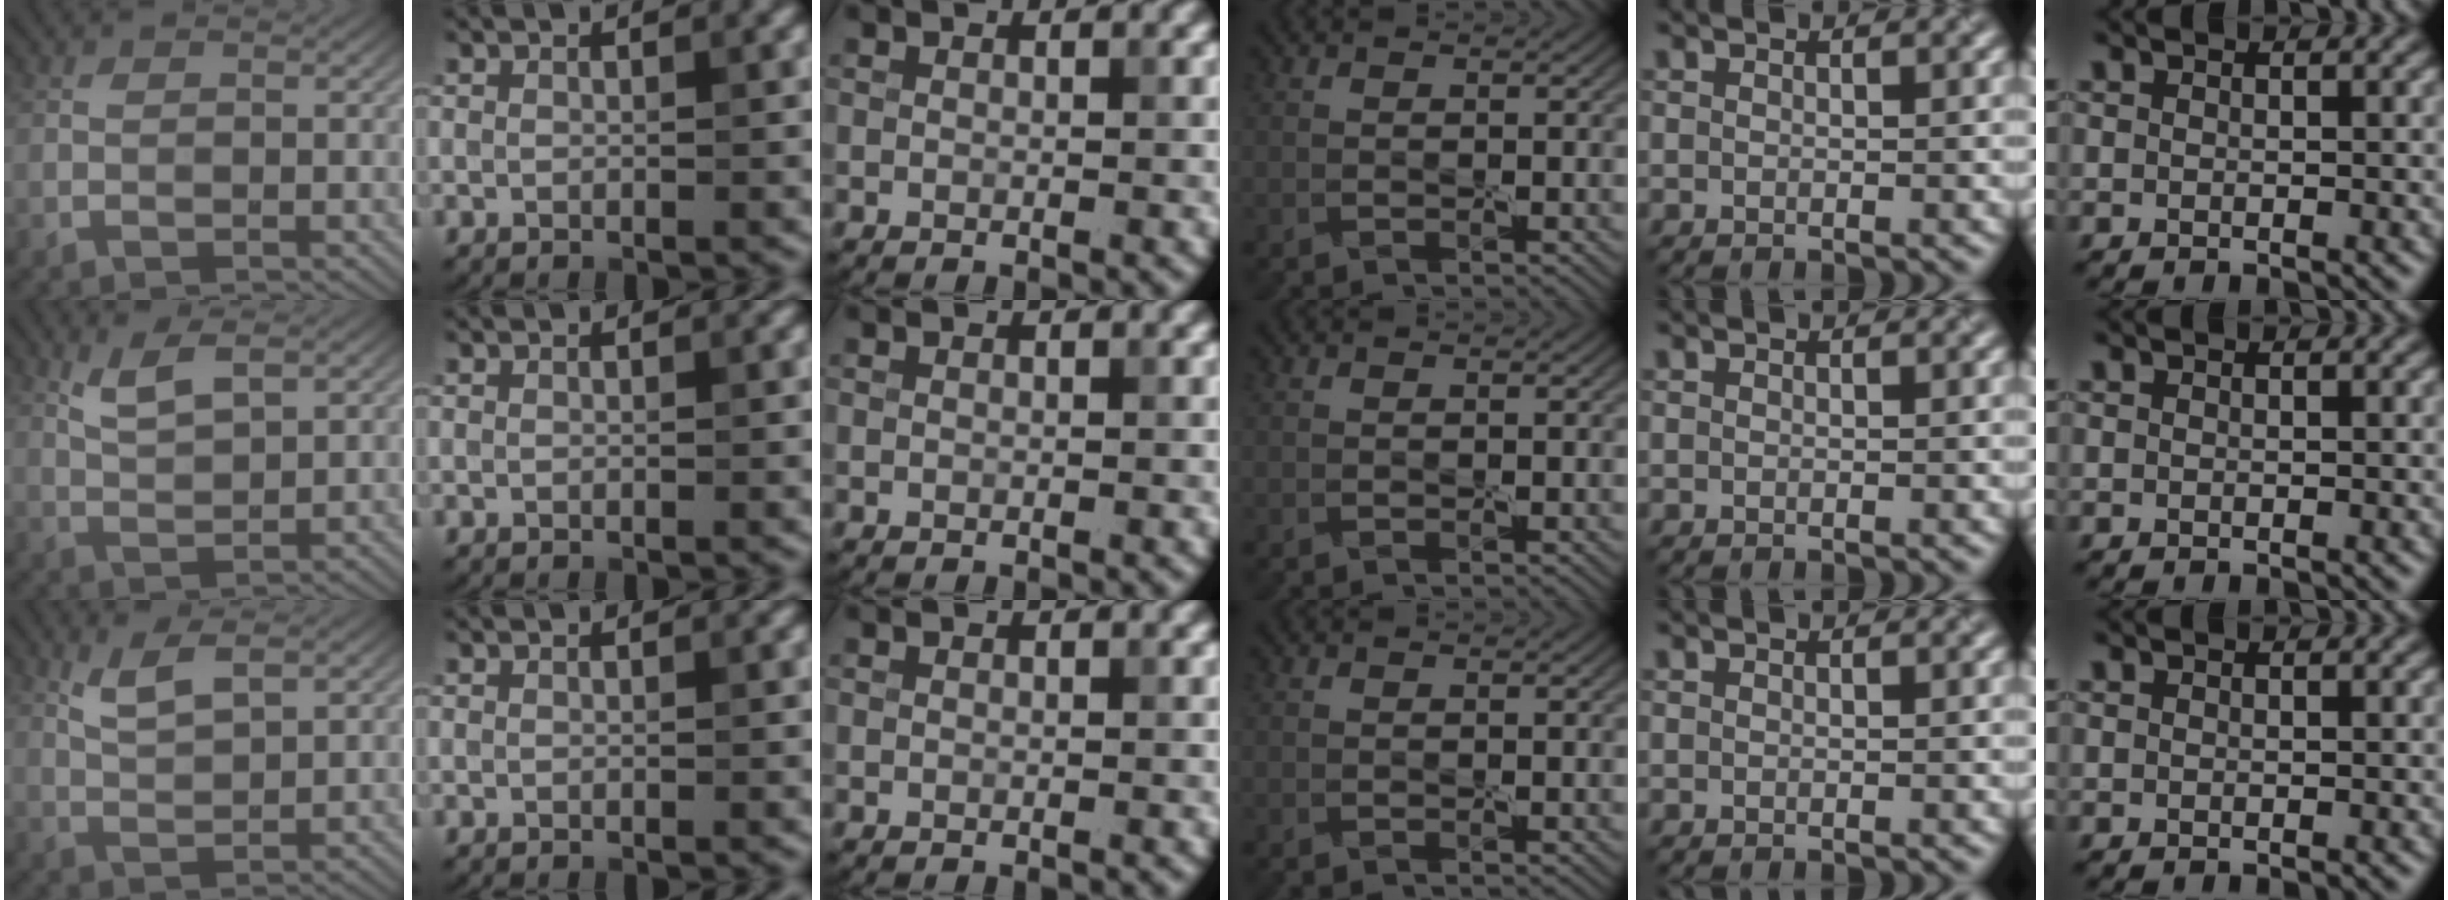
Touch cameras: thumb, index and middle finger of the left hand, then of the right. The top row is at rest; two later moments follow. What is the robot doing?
{"motion": "peel", "object": "bandage"}